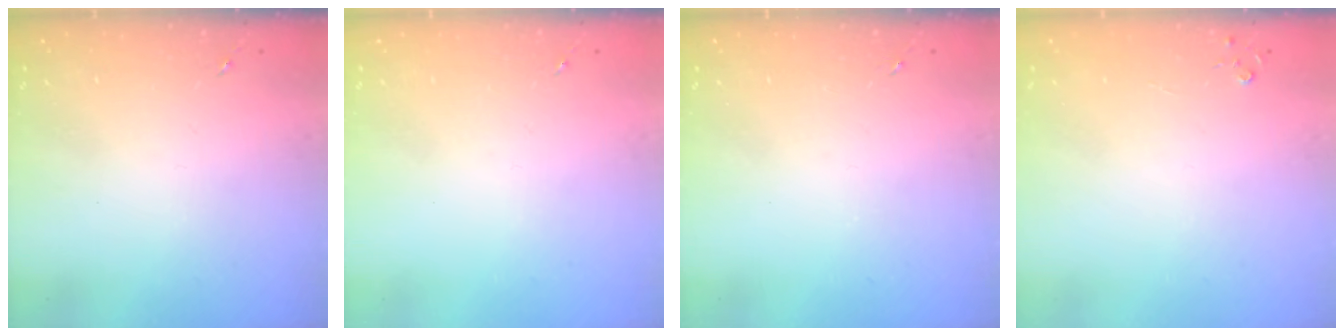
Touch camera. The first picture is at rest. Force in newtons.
{"total": 0.0}
{"total": 0.0}
{"total": 2.8, "press": 2.8, "slide": 0.3}